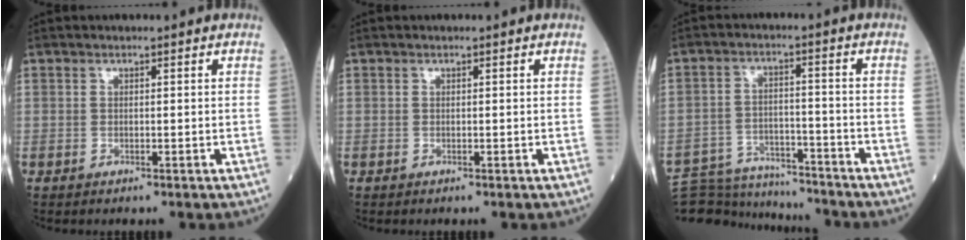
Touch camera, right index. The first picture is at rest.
{"total": 0.0}
{"total": 13.1, "force": [-12.7, 2.7, 1.9], "torque": [-0.035, 0.015, -0.192]}